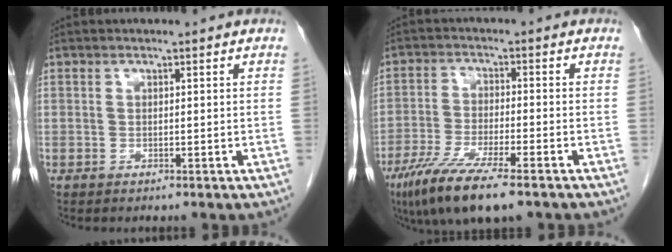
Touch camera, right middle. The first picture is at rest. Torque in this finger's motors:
{"motor_torque": [0.54, -0.31, 0.20, 0.14]}